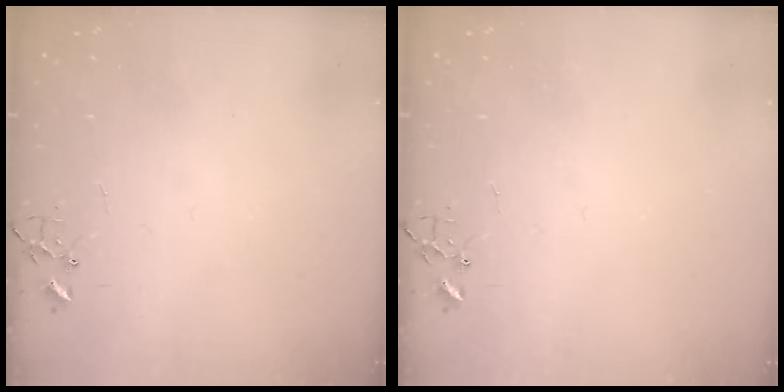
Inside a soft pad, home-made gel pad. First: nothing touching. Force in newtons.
{"total": 0.0}